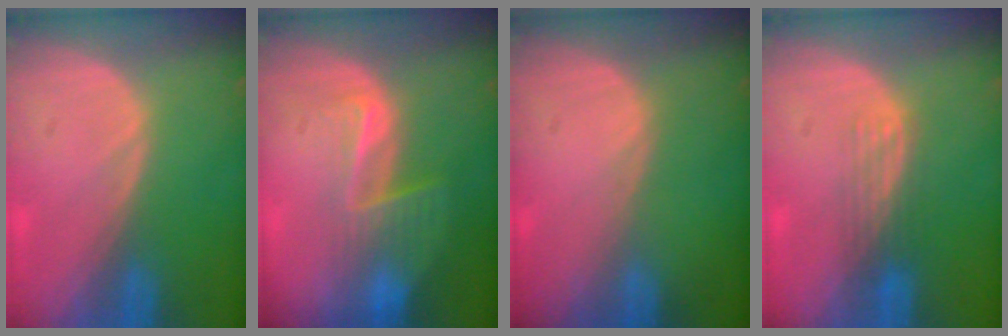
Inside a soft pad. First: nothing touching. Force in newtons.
{"total": 6.6, "press": 5.6, "slide": 3.5}
{"total": 0.0}
{"total": 2.9, "press": 2.7, "slide": 1.1}